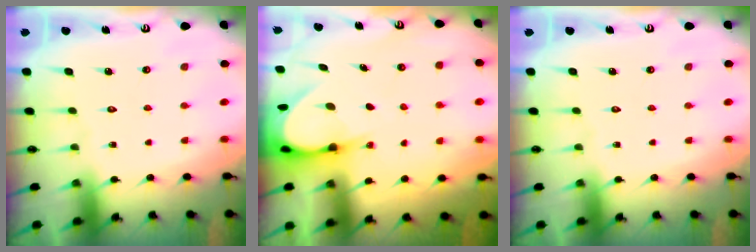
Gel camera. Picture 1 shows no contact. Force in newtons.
{"total": 6.5, "press": 6.4, "slide": 0.7}
{"total": 0.0}